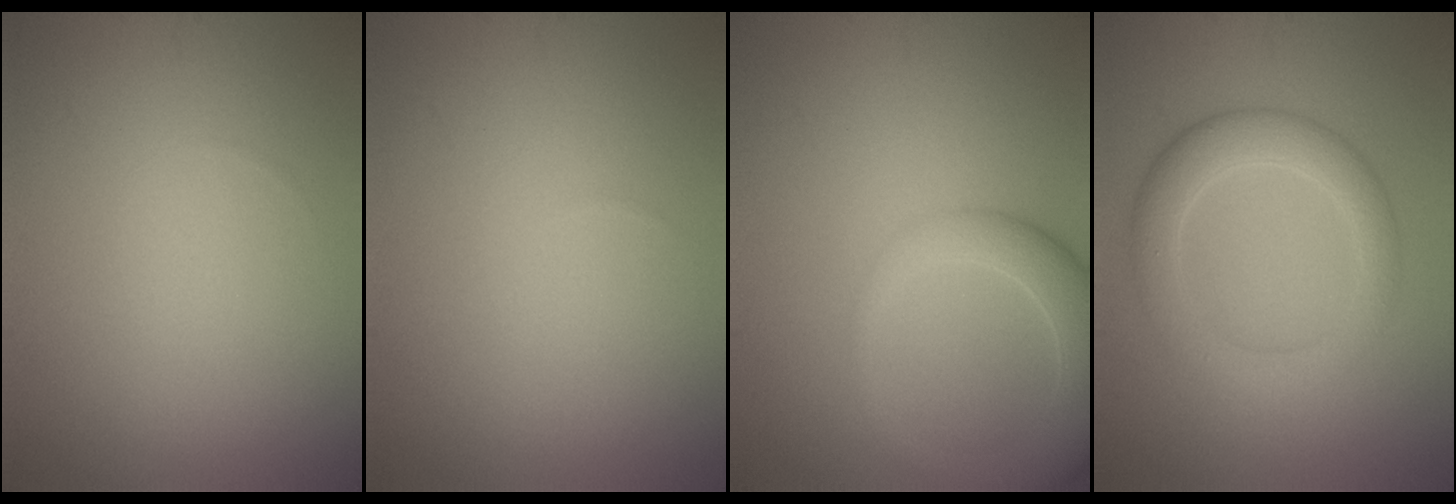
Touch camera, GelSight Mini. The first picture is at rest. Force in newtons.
{"total": 0.0}
{"total": 5.2, "press": 5.2, "slide": 0.5}
{"total": 4.3, "press": 4.3, "slide": 0.1}